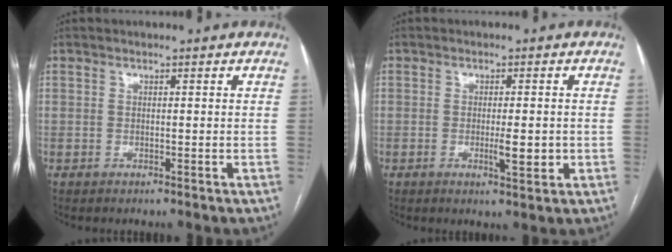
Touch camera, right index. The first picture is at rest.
{"total": 3.9, "force": [-0.8, 0.8, 3.8], "torque": [-0.062, -0.003, -0.008]}